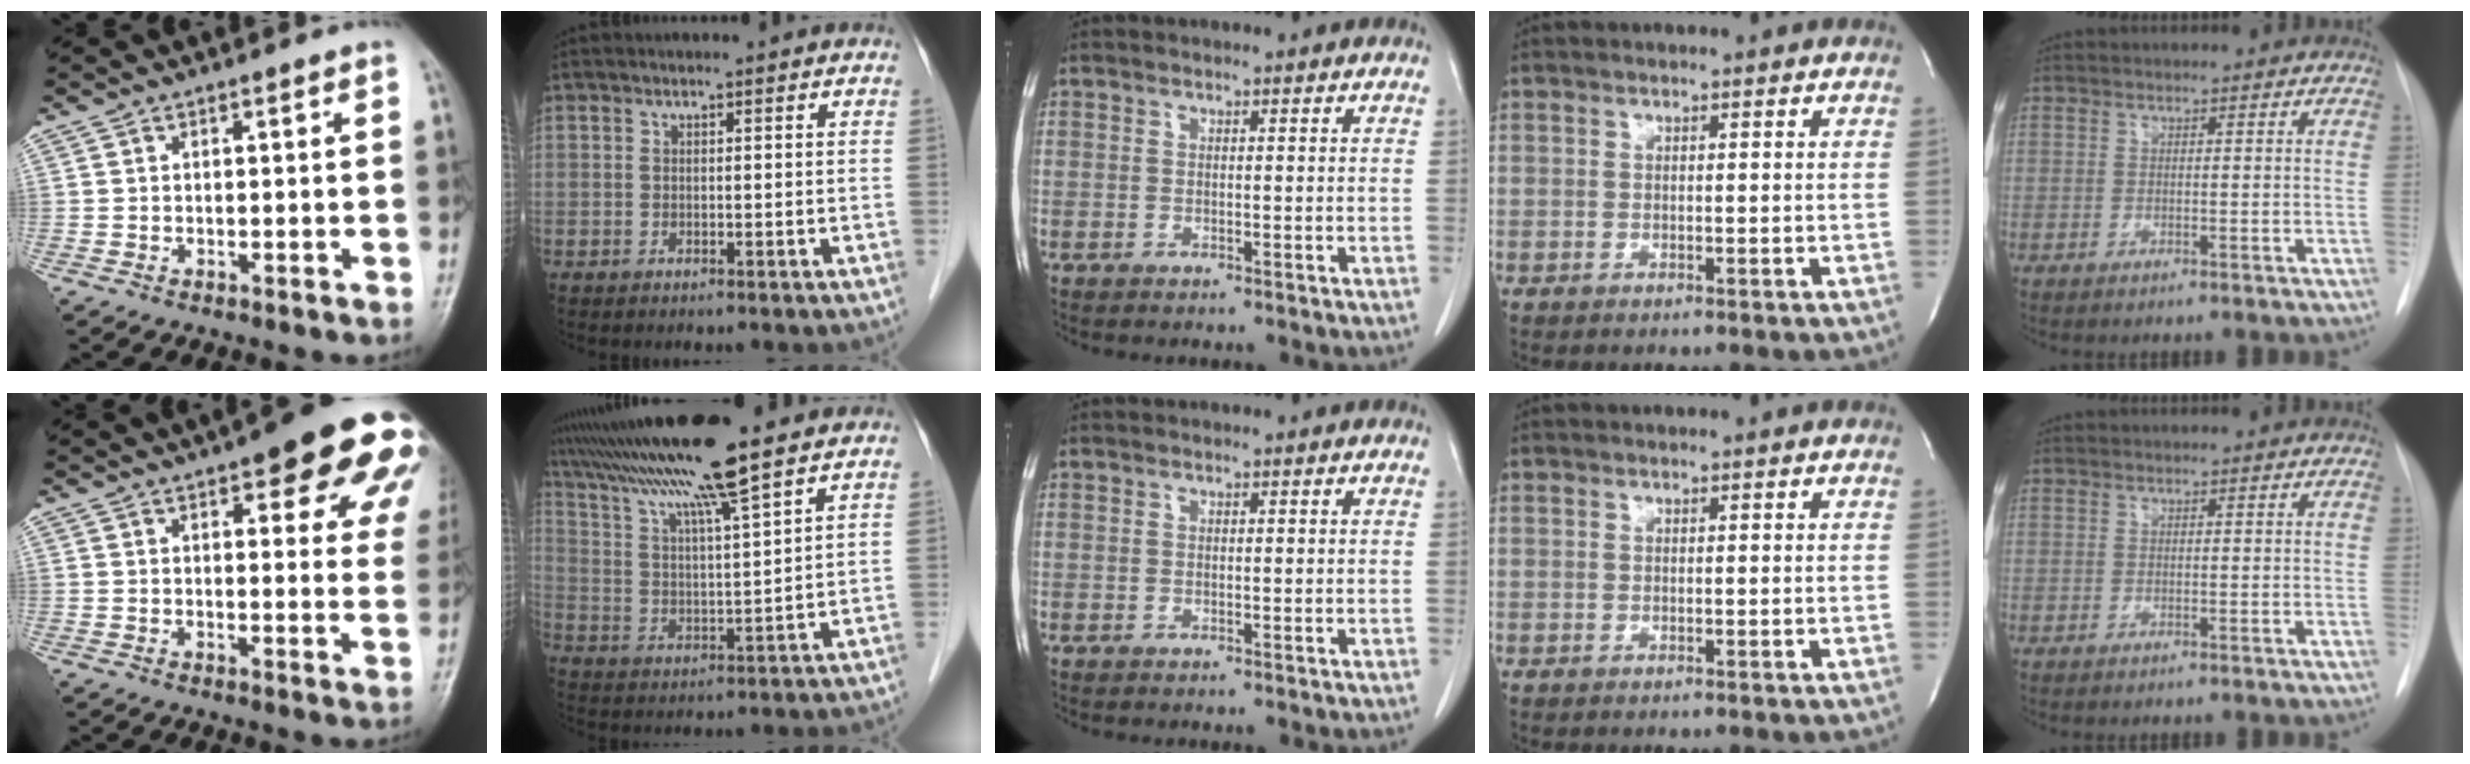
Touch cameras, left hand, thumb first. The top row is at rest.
{"thumb": {"total": 20.5, "force": [11.0, 6.8, 15.9], "torque": [-0.169, -0.020, 0.126]}, "index": {"total": 13.5, "force": [10.5, -1.3, 8.4], "torque": [-0.153, 0.012, 0.182]}}